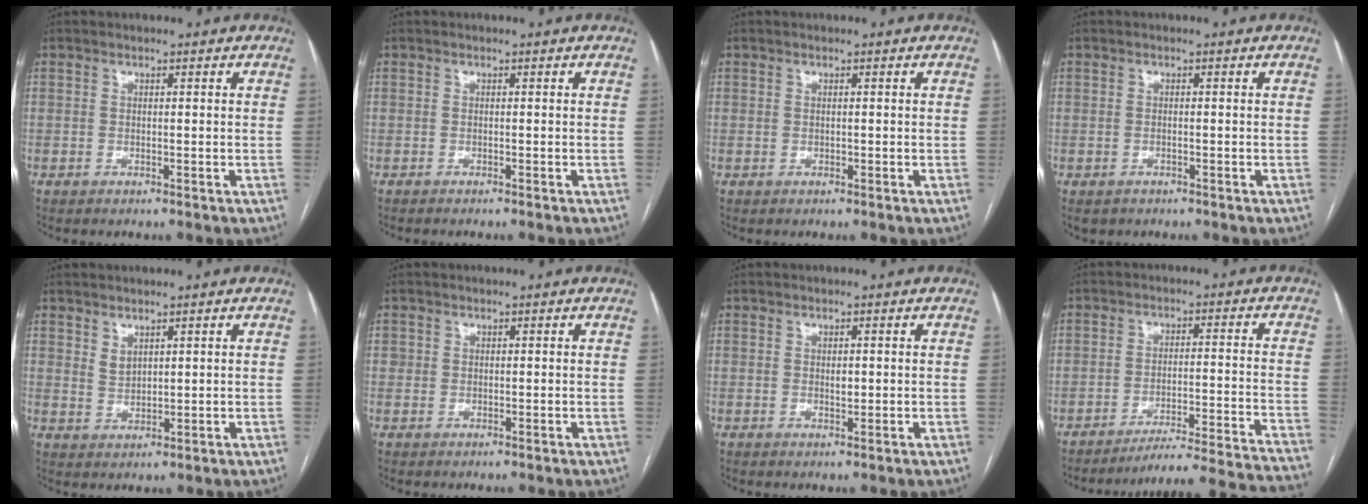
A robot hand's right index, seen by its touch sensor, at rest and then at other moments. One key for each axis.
{"total": 1.4, "fx": -1.2, "fy": -0.1, "fz": 0.8, "tx": -0.008, "ty": 0.002, "tz": -0.016}
{"total": 0.0}
{"total": 1.4, "fx": -1.0, "fy": 0.9, "fz": 0.6, "tx": -0.015, "ty": -0.001, "tz": -0.010}
{"total": 2.2, "fx": 1.5, "fy": 1.1, "fz": 1.1, "tx": -0.022, "ty": -0.003, "tz": 0.039}
{"total": 0.7, "fx": 0.1, "fy": 0.7, "fz": 0.1, "tx": 0.007, "ty": 0.004, "tz": -0.001}
{"total": 1.1, "fx": 0.1, "fy": 0.6, "fz": 0.9, "tx": -0.014, "ty": -0.001, "tz": 0.004}
{"total": 23.4, "fx": -21.7, "fy": -2.3, "fz": 8.4, "tx": -0.046, "ty": -0.017, "tz": -0.289}